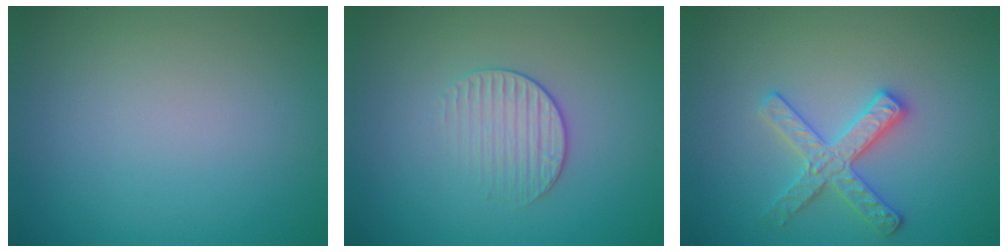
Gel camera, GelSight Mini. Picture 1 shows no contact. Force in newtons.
{"total": 1.7, "press": 1.1, "slide": 1.3}
{"total": 2.9, "press": 2.8, "slide": 0.6}